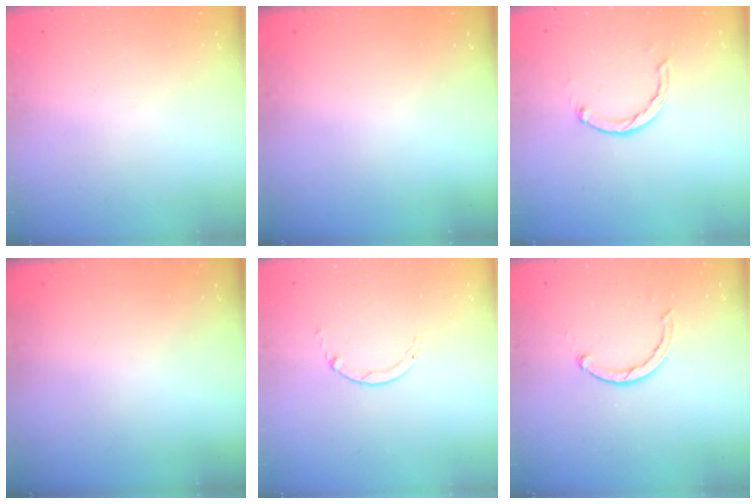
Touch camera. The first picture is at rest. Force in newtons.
{"total": 0.0}
{"total": 2.1, "press": 2.1, "slide": 0.3}
{"total": 0.0}
{"total": 0.7, "press": 0.7, "slide": 0.1}
{"total": 3.5, "press": 3.4, "slide": 0.7}